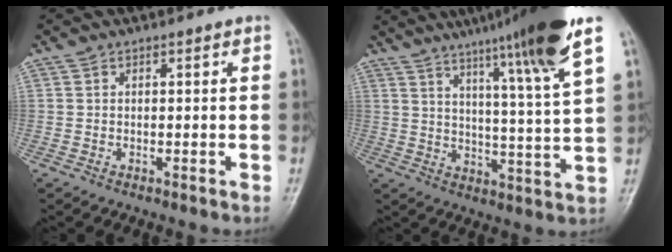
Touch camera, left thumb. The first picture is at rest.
{"total": 18.0, "force": [11.5, -0.3, 13.8], "torque": [-0.200, -0.046, 0.165]}